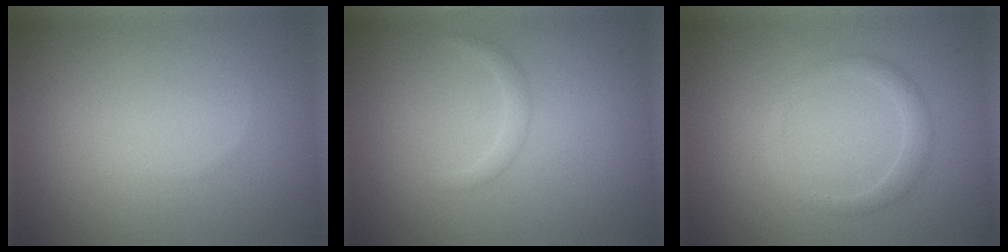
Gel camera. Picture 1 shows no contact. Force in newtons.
{"total": 1.0, "press": 1.0, "slide": 0.1}
{"total": 1.6, "press": 1.6, "slide": 0.1}